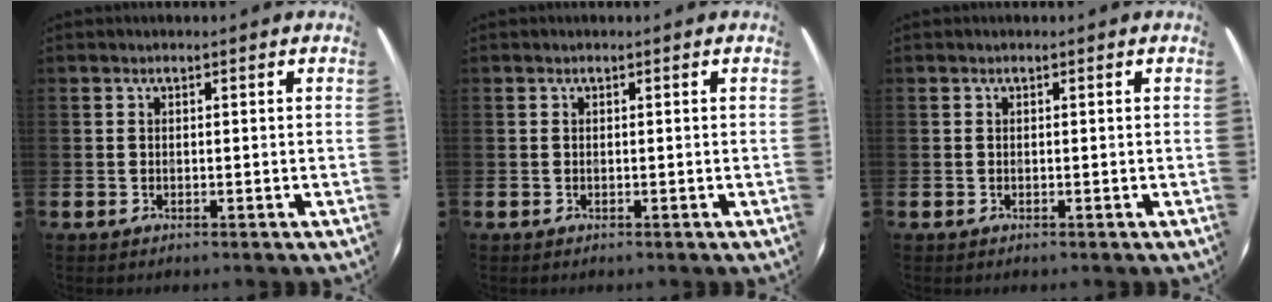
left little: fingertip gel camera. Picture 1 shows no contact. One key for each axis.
{"total": 0.0}
{"total": 0.0}